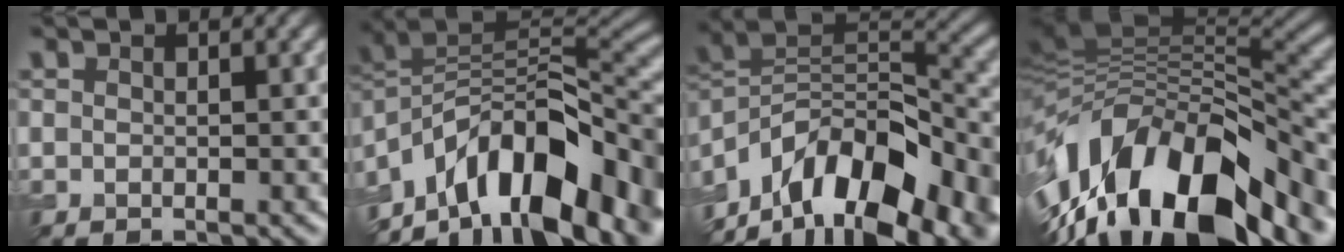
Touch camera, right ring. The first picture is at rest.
{"total": 13.2, "force": [-7.0, 6.7, 9.0], "torque": [-0.143, 0.028, -0.126]}
{"total": 15.1, "force": [-9.5, 7.4, 9.1], "torque": [-0.180, 0.016, -0.155]}
{"total": 15.8, "force": [-6.9, 7.0, 12.5], "torque": [-0.212, 0.015, -0.120]}